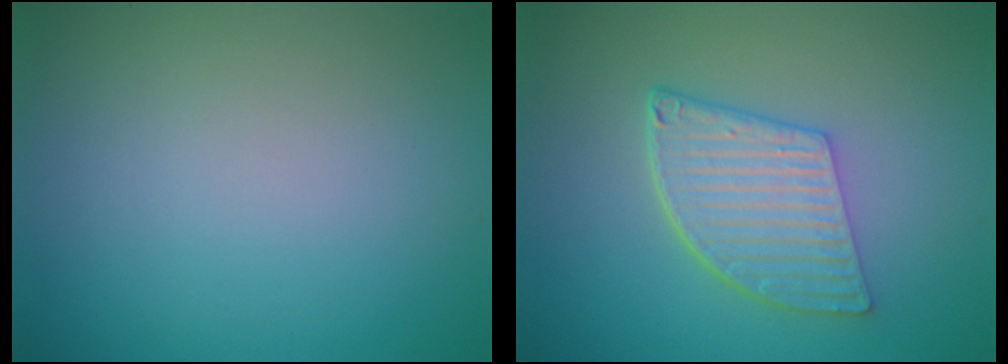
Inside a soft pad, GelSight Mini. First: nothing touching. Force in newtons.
{"total": 5.6, "press": 4.1, "slide": 3.9}